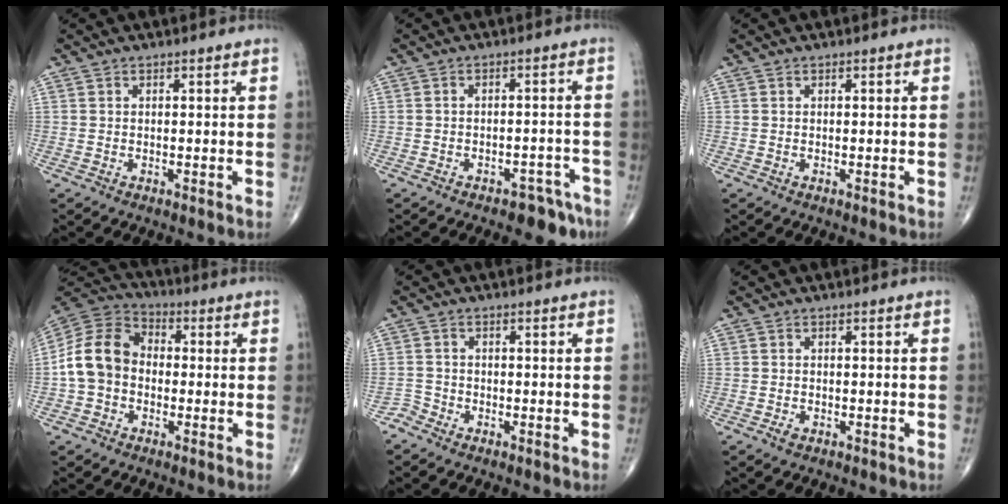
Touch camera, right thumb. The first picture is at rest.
{"total": 6.3, "force": [-4.6, 3.2, 2.7], "torque": [-0.015, 0.038, -0.057]}
{"total": 0.0}
{"total": 11.8, "force": [-1.3, 9.3, 7.2], "torque": [-0.129, 0.037, -0.038]}
{"total": 1.9, "force": [-1.5, 1.0, -0.3], "torque": [0.007, 0.002, -0.034]}
{"total": 1.2, "force": [-0.7, 0.8, 0.6], "torque": [-0.012, 0.002, -0.012]}